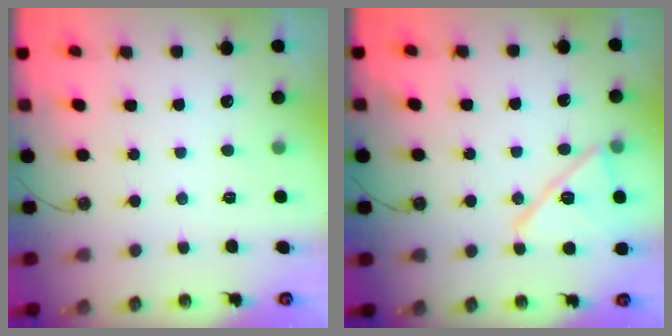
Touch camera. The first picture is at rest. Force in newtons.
{"total": 14.8, "press": 14.7, "slide": 1.8}